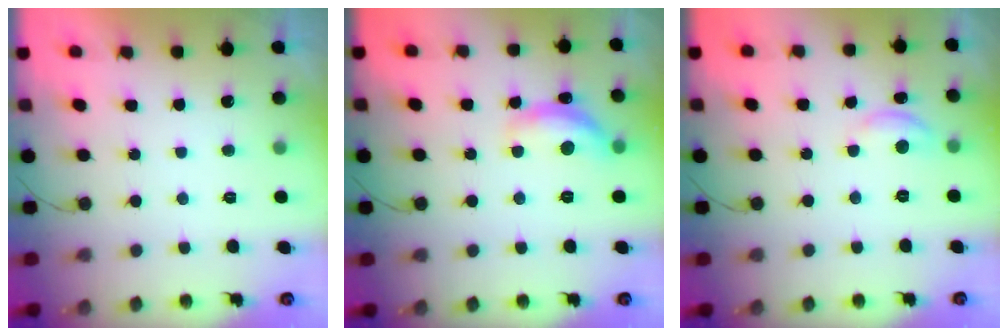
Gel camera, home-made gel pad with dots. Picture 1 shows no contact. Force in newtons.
{"total": 13.2, "press": 13.1, "slide": 0.7}
{"total": 4.9, "press": 4.8, "slide": 0.4}